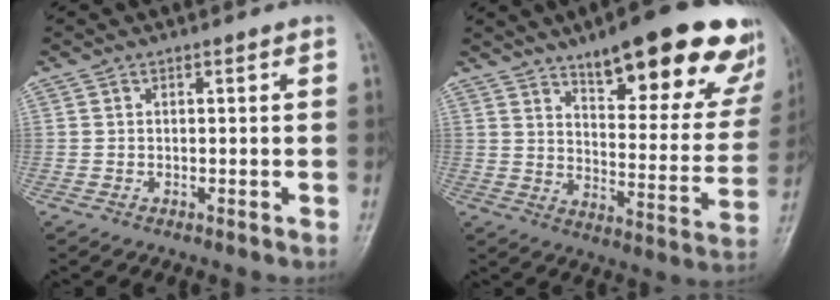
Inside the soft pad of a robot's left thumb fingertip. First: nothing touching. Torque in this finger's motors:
{"motor_torque": [1.42, 1.41, 1.60, -1.17, 0.13]}